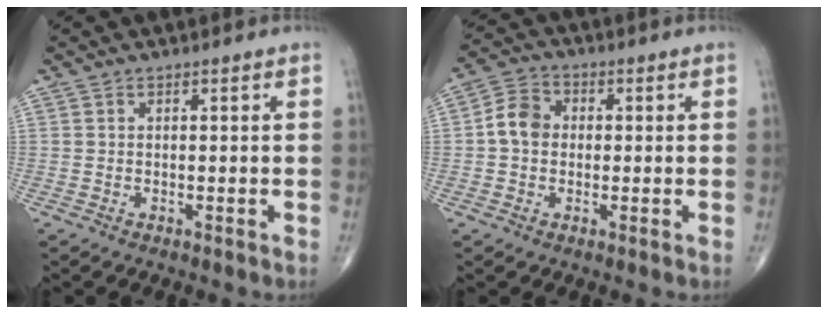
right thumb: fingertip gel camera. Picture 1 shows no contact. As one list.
[{"total": 6.1, "force": [-0.1, 5.0, 3.5], "torque": [-0.054, 0.019, -0.012]}]